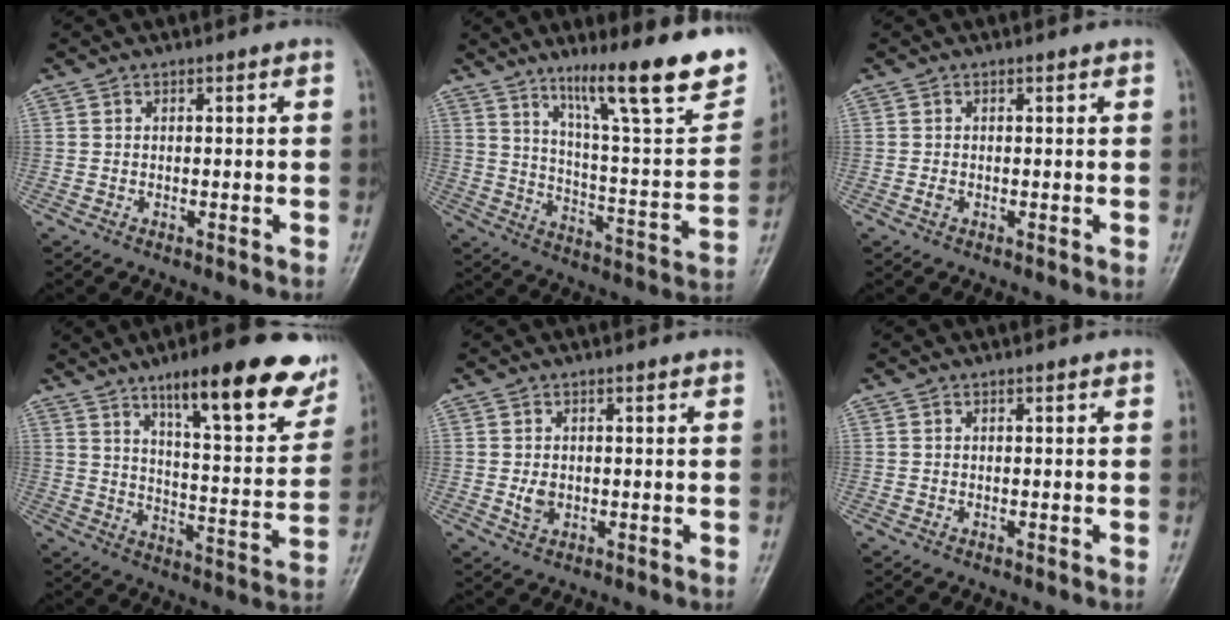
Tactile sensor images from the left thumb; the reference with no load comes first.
{"total": 22.3, "force": [14.4, 3.7, 16.7], "torque": [-0.215, -0.065, 0.229]}
{"total": 0.8, "force": [0.0, 0.5, 0.6], "torque": [-0.010, 0.001, 0.002]}
{"total": 20.2, "force": [12.9, 5.0, 14.7], "torque": [-0.168, -0.057, 0.191]}
{"total": 2.4, "force": [0.1, 1.7, 1.6], "torque": [-0.023, -0.004, 0.007]}
{"total": 0.0}